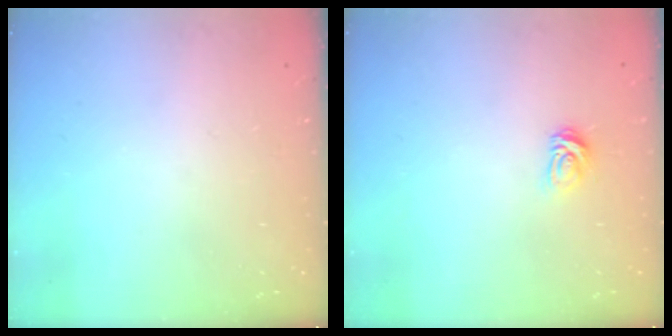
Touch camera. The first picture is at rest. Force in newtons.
{"total": 3.9, "press": 3.9, "slide": 0.5}